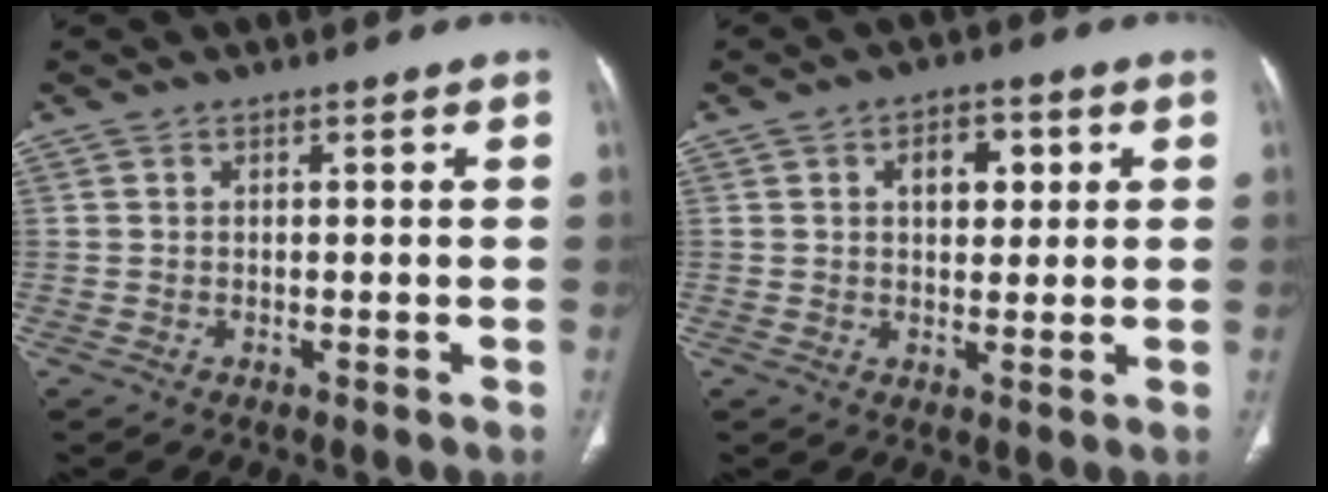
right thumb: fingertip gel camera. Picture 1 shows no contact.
{"total": 6.1, "force": [1.8, 3.8, 4.5], "torque": [-0.041, 0.000, 0.025]}